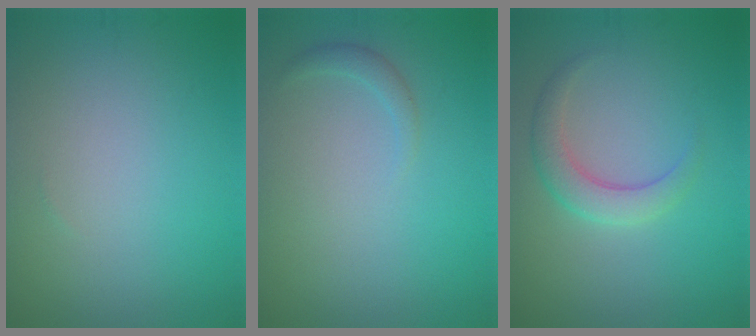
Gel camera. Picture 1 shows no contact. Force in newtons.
{"total": 1.0, "press": 1.0, "slide": 0.1}
{"total": 2.8, "press": 2.8, "slide": 0.1}